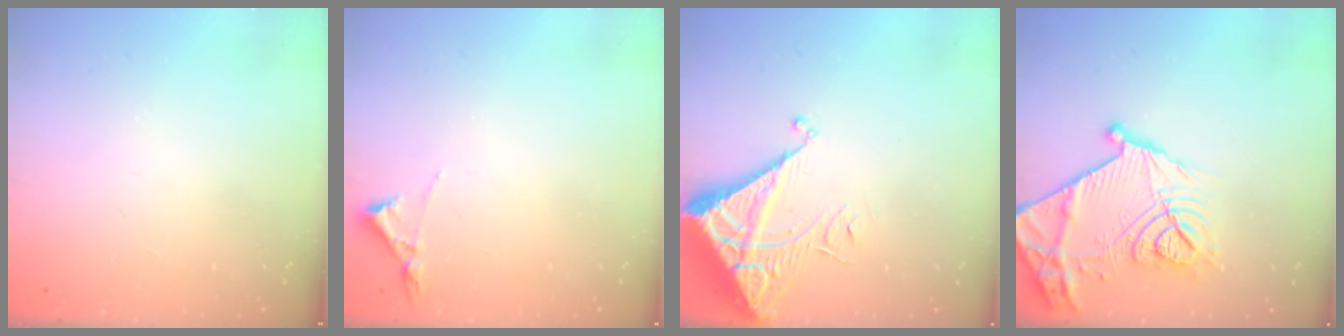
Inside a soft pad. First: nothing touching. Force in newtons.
{"total": 3.2, "press": 3.2, "slide": 0.5}
{"total": 7.0, "press": 7.0, "slide": 0.6}
{"total": 21.8, "press": 21.8, "slide": 1.1}